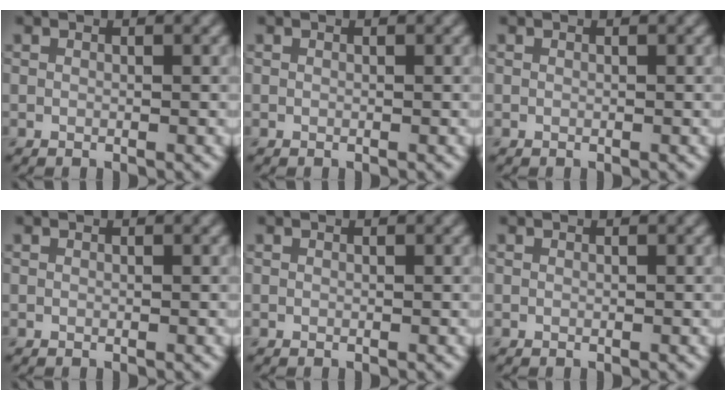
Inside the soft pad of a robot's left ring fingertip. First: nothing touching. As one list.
[{"total": 0.0}, {"total": 0.0}, {"total": 0.0}, {"total": 0.0}, {"total": 0.0}]